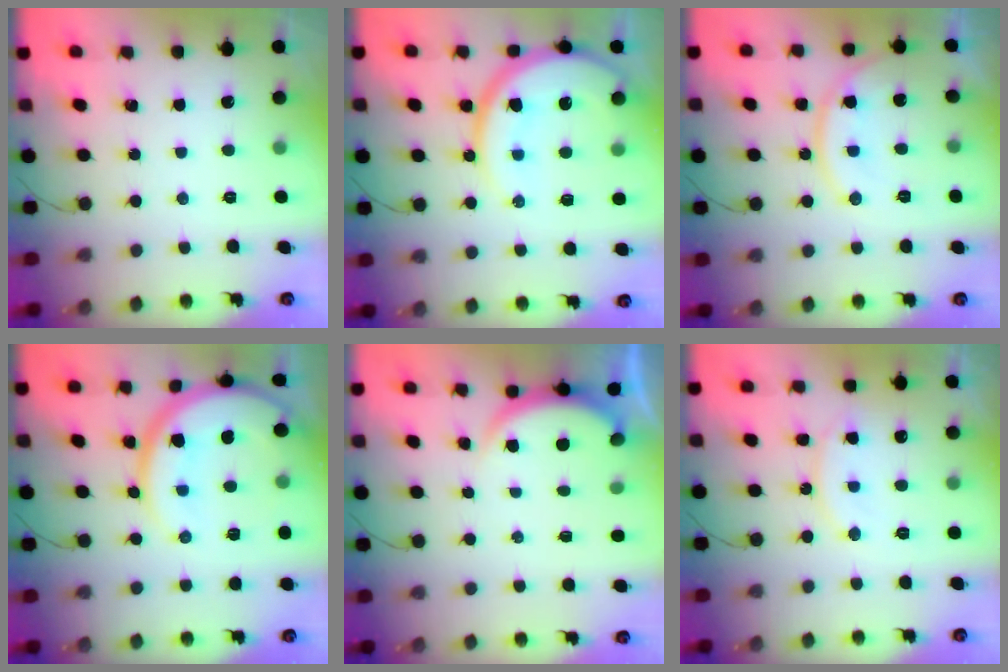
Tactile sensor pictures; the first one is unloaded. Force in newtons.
{"total": 17.2, "press": 17.1, "slide": 1.8}
{"total": 13.2, "press": 13.2, "slide": 0.5}
{"total": 16.9, "press": 16.9, "slide": 1.3}
{"total": 2.9, "press": 2.8, "slide": 0.5}
{"total": 10.2, "press": 10.2, "slide": 0.6}